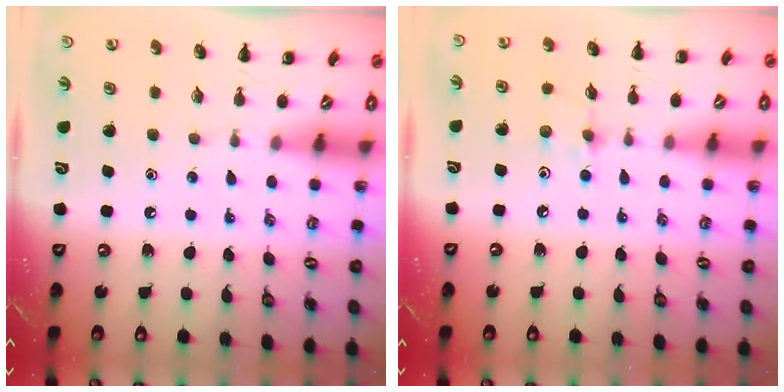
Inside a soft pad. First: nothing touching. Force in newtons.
{"total": 5.3, "press": 5.1, "slide": 1.6}